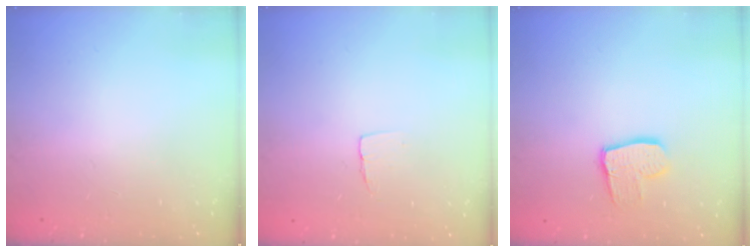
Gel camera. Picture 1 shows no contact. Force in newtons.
{"total": 3.9, "press": 3.9, "slide": 0.3}
{"total": 10.1, "press": 10.0, "slide": 0.8}